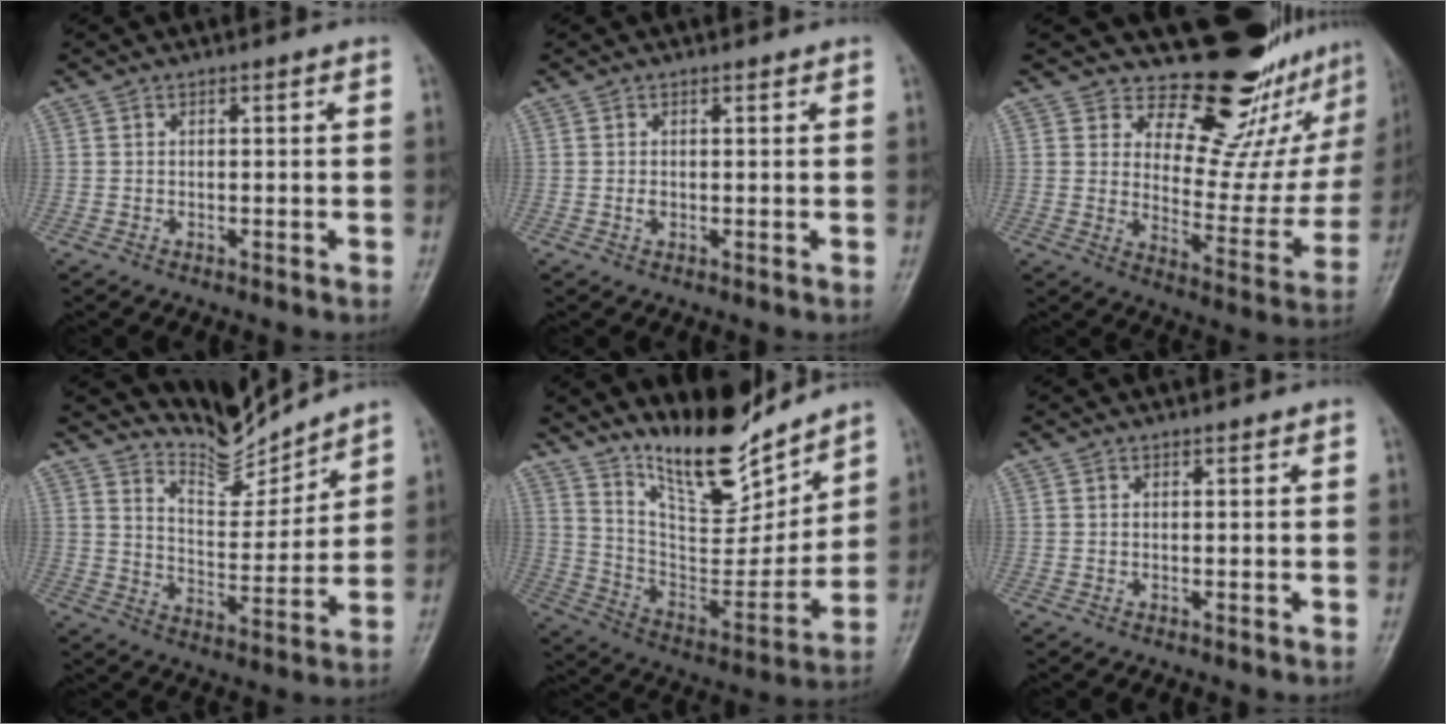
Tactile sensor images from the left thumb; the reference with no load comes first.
{"total": 0.9, "force": [0.2, 0.6, 0.6], "torque": [-0.008, 0.000, 0.004]}
{"total": 19.1, "force": [15.8, 7.5, 7.7], "torque": [-0.037, -0.138, 0.204]}
{"total": 8.6, "force": [8.6, 0.6, -0.1], "torque": [0.021, -0.077, 0.171]}
{"total": 17.8, "force": [14.8, 5.0, 8.5], "torque": [-0.095, -0.108, 0.265]}
{"total": 0.0}